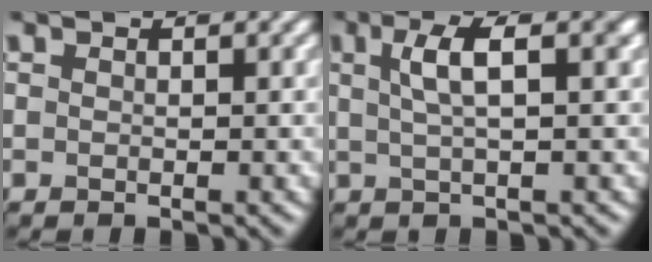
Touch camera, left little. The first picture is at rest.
{"total": 4.4, "force": [1.2, 1.3, 4.0], "torque": [-0.065, 0.011, 0.017]}